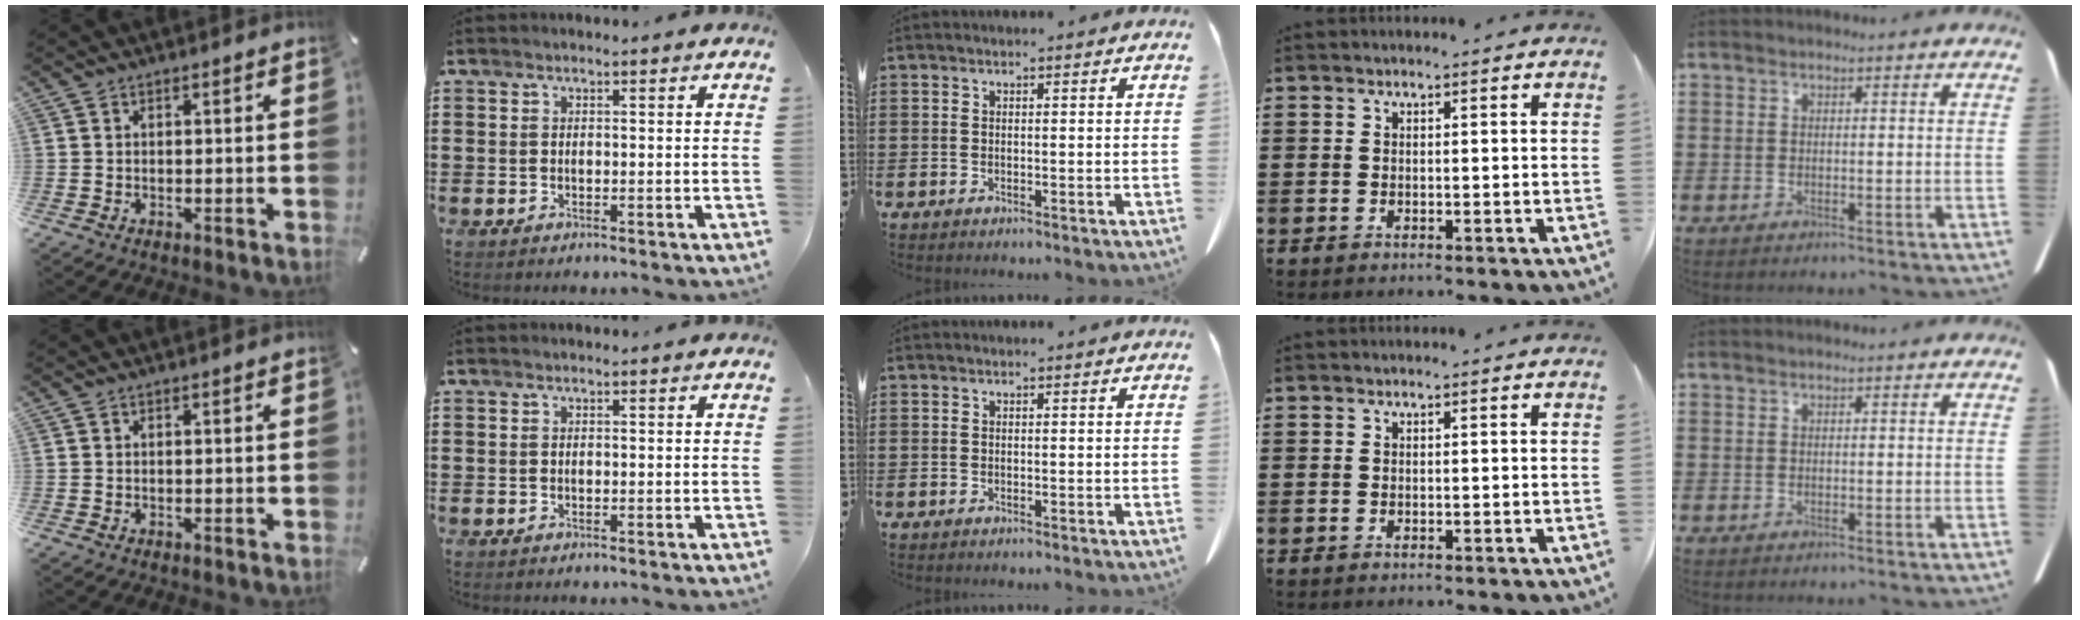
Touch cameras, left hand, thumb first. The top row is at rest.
{}